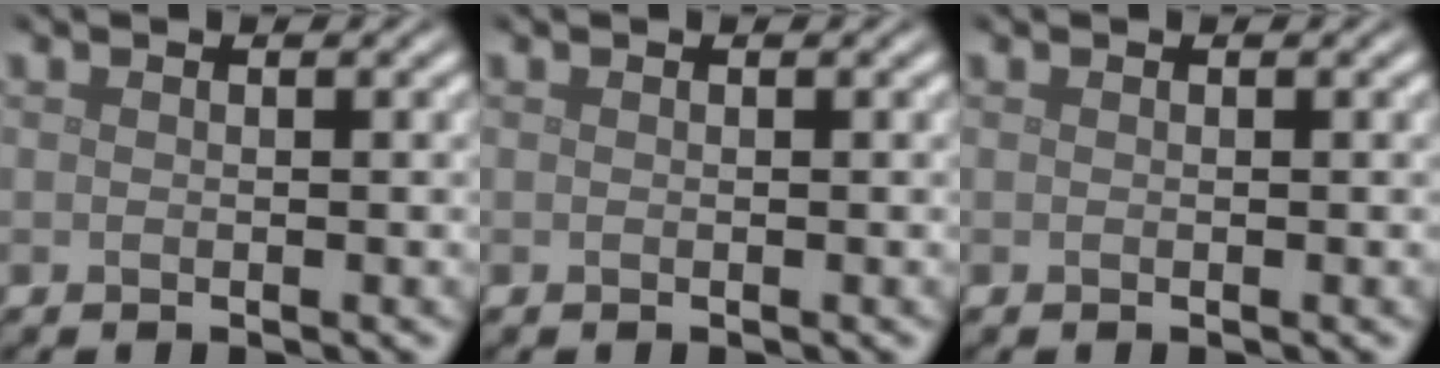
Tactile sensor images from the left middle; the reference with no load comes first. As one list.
[{"total": 0.0}, {"total": 0.0}]